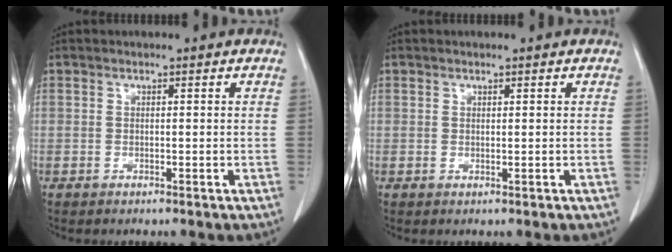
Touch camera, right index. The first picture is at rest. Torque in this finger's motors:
{"motor_torque": [-0.05, -0.01, 0.00, 0.00]}